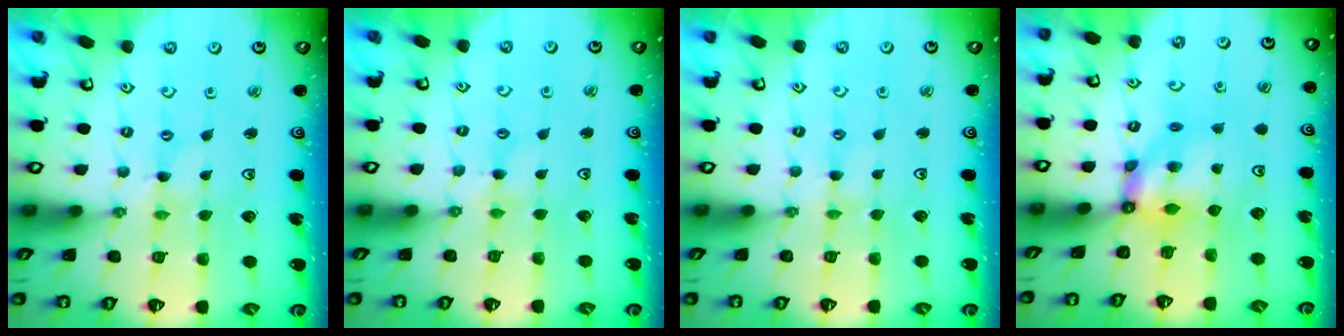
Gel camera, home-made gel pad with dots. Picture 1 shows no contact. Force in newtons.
{"total": 2.8, "press": 2.8, "slide": 0.4}
{"total": 2.1, "press": 2.1, "slide": 0.2}
{"total": 6.0, "press": 5.9, "slide": 0.4}